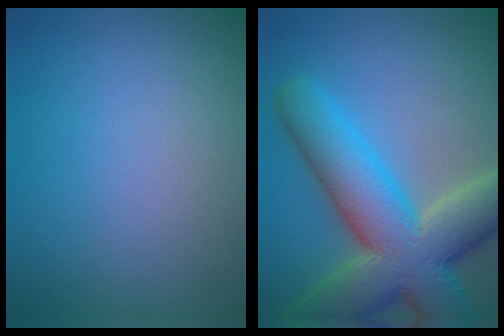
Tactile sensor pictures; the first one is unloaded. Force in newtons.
{"total": 11.9, "press": 11.9, "slide": 0.6}